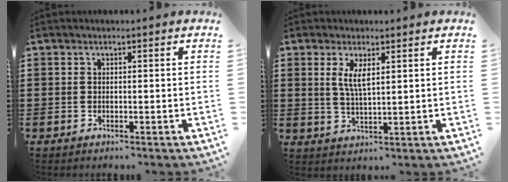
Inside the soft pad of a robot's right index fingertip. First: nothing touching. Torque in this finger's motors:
{"motor_torque": [0.28, -0.26, 0.17, 0.14]}